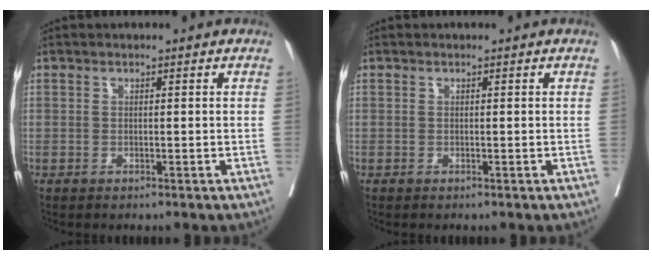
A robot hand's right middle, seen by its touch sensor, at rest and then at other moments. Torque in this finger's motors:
{"motor_torque": [0.04, -0.05, 0.00, 0.00]}